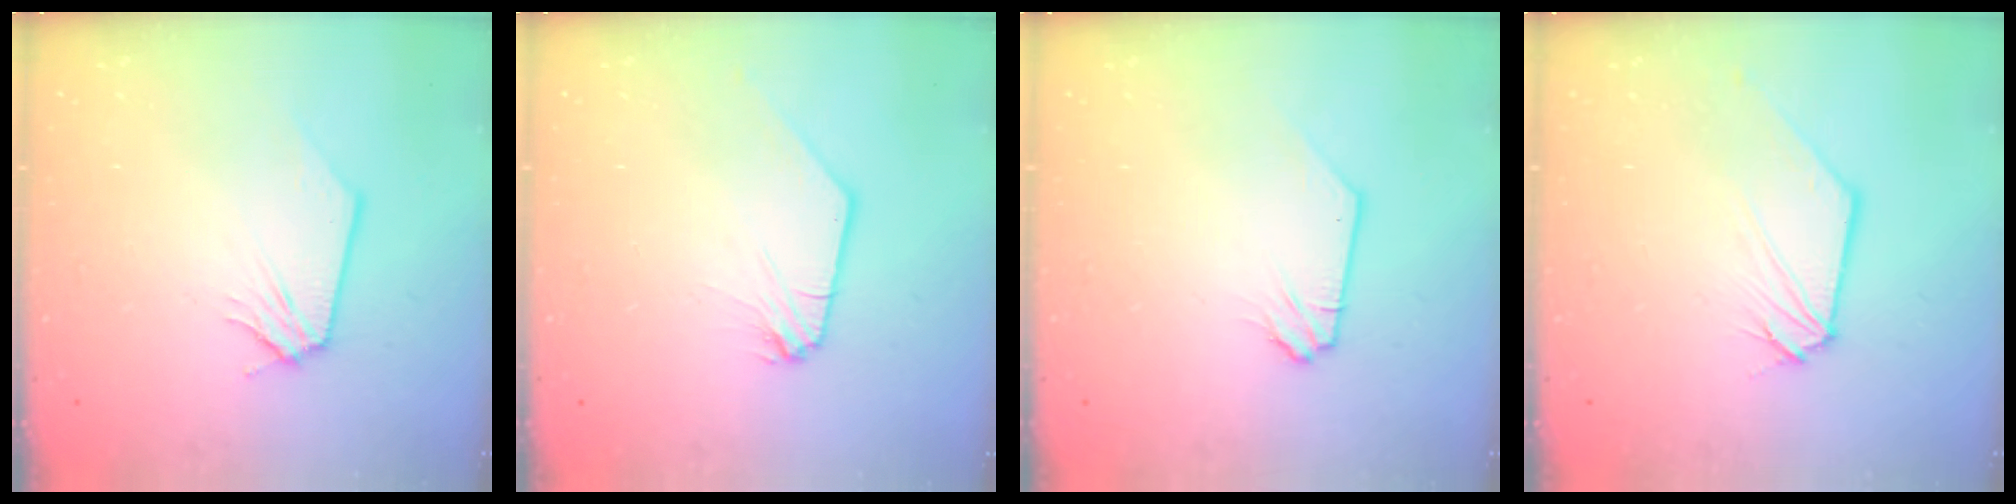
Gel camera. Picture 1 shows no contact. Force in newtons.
{"total": 0.0}
{"total": 0.0}
{"total": 0.5, "press": 0.5, "slide": 0.1}